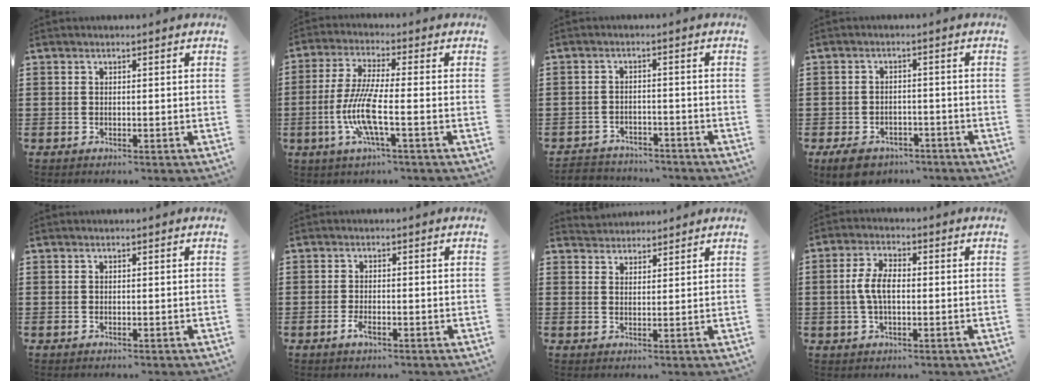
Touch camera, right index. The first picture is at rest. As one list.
[{"total": 9.0, "force": [-2.6, 1.6, 8.5], "torque": [-0.189, -0.018, -0.058]}, {"total": 2.8, "force": [-2.8, 0.5, -0.3], "torque": [-0.005, -0.001, -0.061]}, {"total": 4.1, "force": [-3.6, 1.5, 1.0], "torque": [-0.025, 0.008, -0.073]}, {"total": 0.0}, {"total": 2.3, "force": [-1.1, 0.7, 1.8], "torque": [-0.042, -0.005, -0.022]}, {"total": 2.3, "force": [2.2, 0.5, -0.7], "torque": [0.007, 0.004, 0.044]}, {"total": 5.5, "force": [-0.2, 2.7, 4.8], "torque": [-0.119, -0.003, -0.014]}]